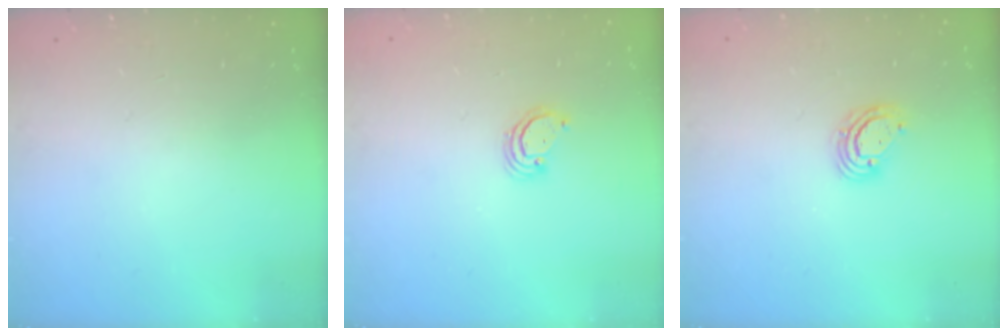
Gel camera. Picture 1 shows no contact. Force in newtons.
{"total": 3.1, "press": 3.1, "slide": 0.3}
{"total": 4.9, "press": 4.8, "slide": 0.6}